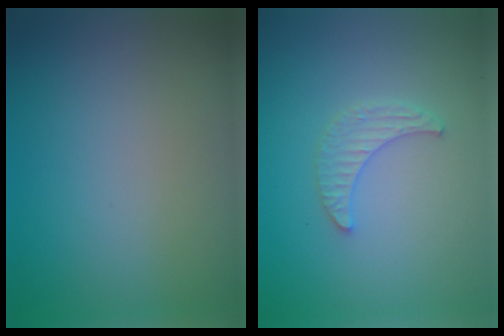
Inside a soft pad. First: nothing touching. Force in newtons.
{"total": 2.0, "press": 1.9, "slide": 0.5}